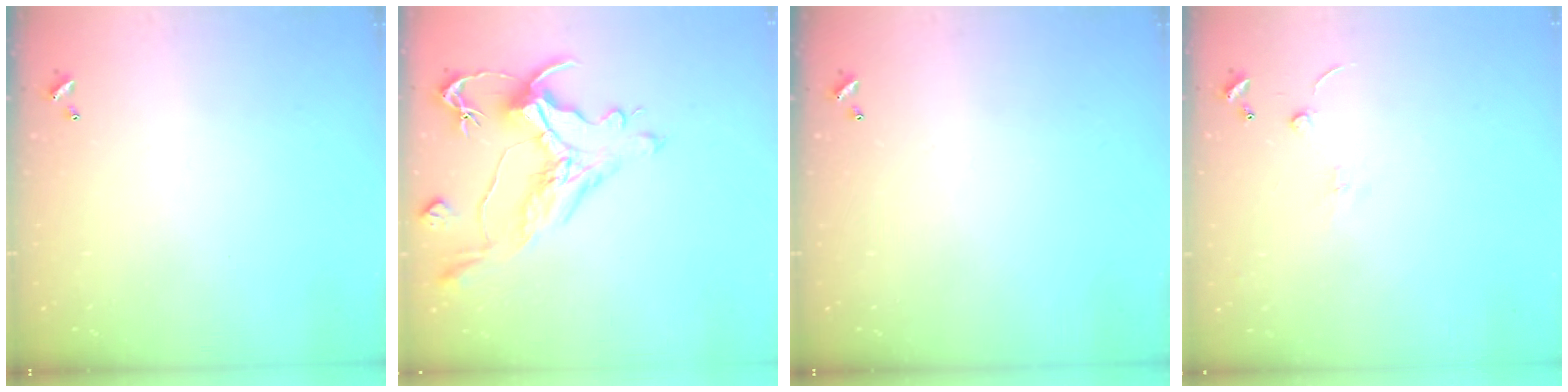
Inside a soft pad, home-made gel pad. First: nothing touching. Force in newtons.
{"total": 2.2, "press": 1.7, "slide": 1.4}
{"total": 0.0}
{"total": 1.3, "press": 1.2, "slide": 0.5}